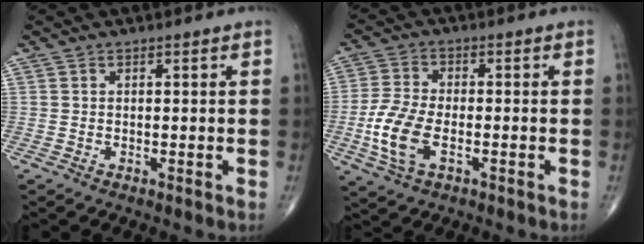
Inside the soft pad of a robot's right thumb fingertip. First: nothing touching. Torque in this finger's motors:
{"motor_torque": [0.26, 0.10, 0.74, -0.21, 0.29]}